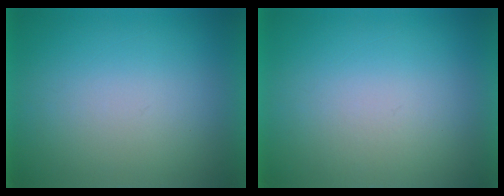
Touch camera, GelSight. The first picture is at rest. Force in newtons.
{"total": 1.1}